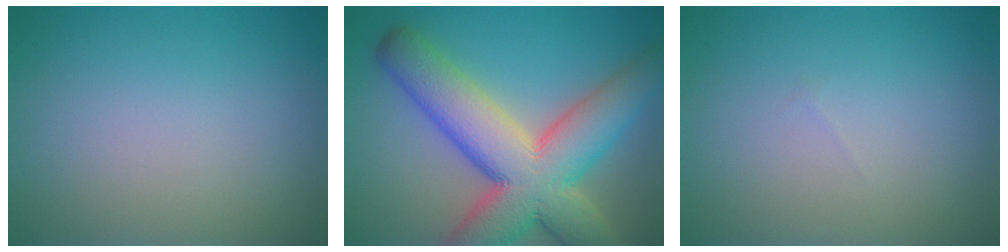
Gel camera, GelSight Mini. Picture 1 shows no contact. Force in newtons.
{"total": 12.0, "press": 12.0, "slide": 0.4}
{"total": 0.0}